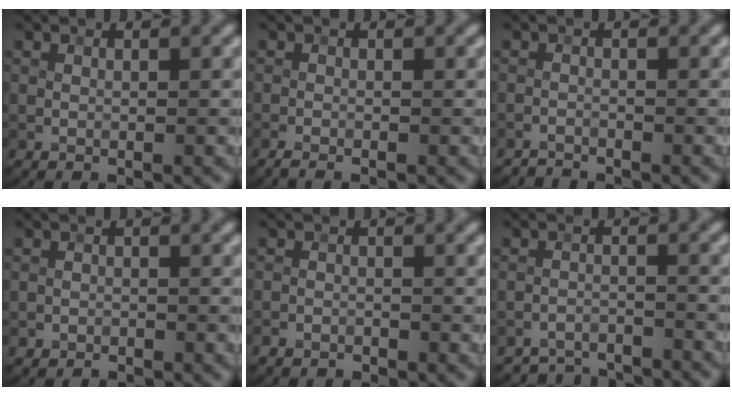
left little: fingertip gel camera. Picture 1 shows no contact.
{"total": 1.0, "force": [-0.8, 0.2, 0.6], "torque": [-0.011, -0.005, -0.017]}
{"total": 1.0, "force": [-1.0, 0.1, -0.3], "torque": [0.009, 0.000, -0.022]}
{"total": 0.8, "force": [-0.7, 0.4, -0.2], "torque": [0.009, -0.005, -0.015]}
{"total": 1.3, "force": [-1.2, 0.5, 0.0], "torque": [0.005, -0.002, -0.025]}
{"total": 4.4, "force": [-4.3, 0.6, 0.1], "torque": [0.006, -0.004, -0.076]}